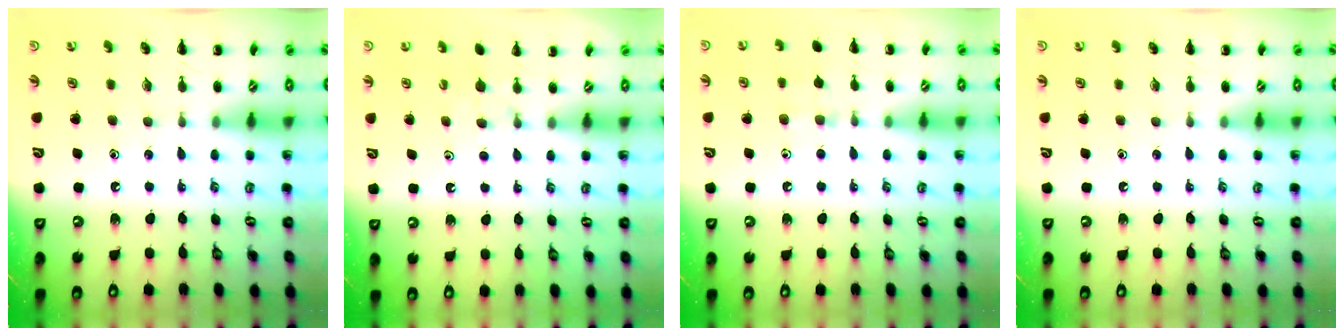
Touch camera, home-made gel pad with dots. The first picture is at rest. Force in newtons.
{"total": 3.6, "press": 3.4, "slide": 1.2}
{"total": 7.1, "press": 6.7, "slide": 2.4}
{"total": 0.0}